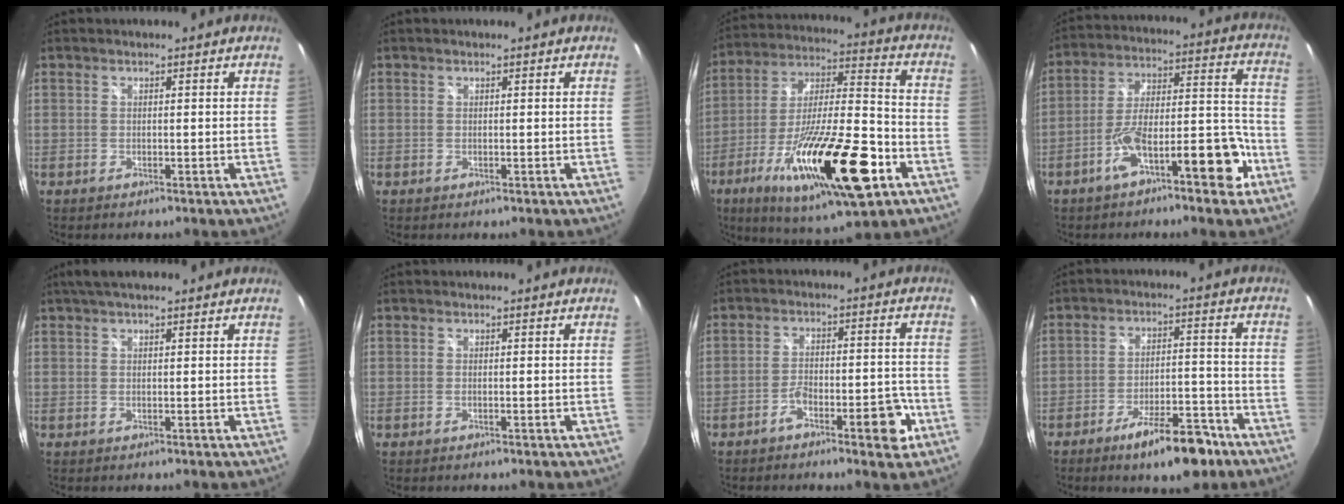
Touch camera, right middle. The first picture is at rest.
{"total": 0.0}
{"total": 26.7, "force": [-11.6, 6.8, 23.1], "torque": [-0.408, -0.041, -0.187]}
{"total": 14.1, "force": [-7.7, 3.8, 11.2], "torque": [-0.177, 0.025, -0.118]}
{"total": 3.9, "force": [2.8, 1.0, 2.5], "torque": [-0.041, 0.014, 0.041]}
{"total": 0.6, "force": [-0.3, 0.1, 0.5], "torque": [-0.006, 0.000, -0.007]}
{"total": 7.7, "force": [-4.4, 2.3, 5.9], "torque": [-0.100, 0.003, -0.062]}
{"total": 11.4, "force": [-8.0, 3.4, 7.5], "torque": [-0.128, 0.006, -0.114]}